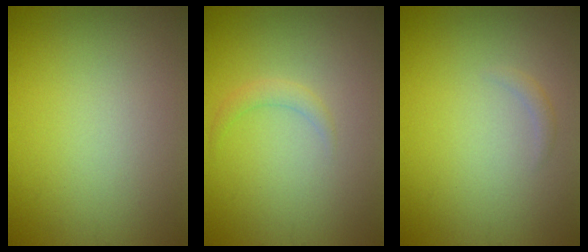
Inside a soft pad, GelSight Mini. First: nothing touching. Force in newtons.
{"total": 1.1, "press": 1.1, "slide": 0.1}
{"total": 0.7, "press": 0.7, "slide": 0.1}